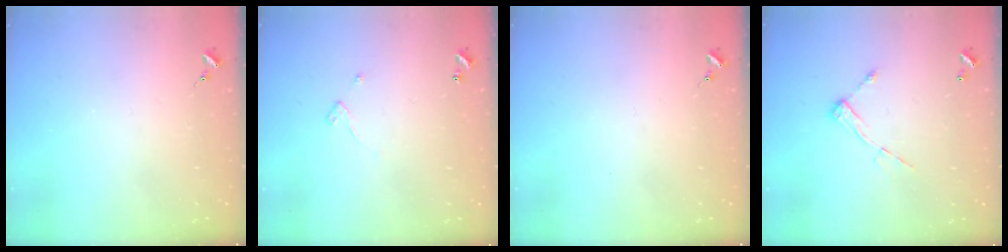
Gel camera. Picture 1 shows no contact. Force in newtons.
{"total": 3.2, "press": 3.1, "slide": 0.3}
{"total": 0.0}
{"total": 8.2, "press": 8.2, "slide": 0.5}